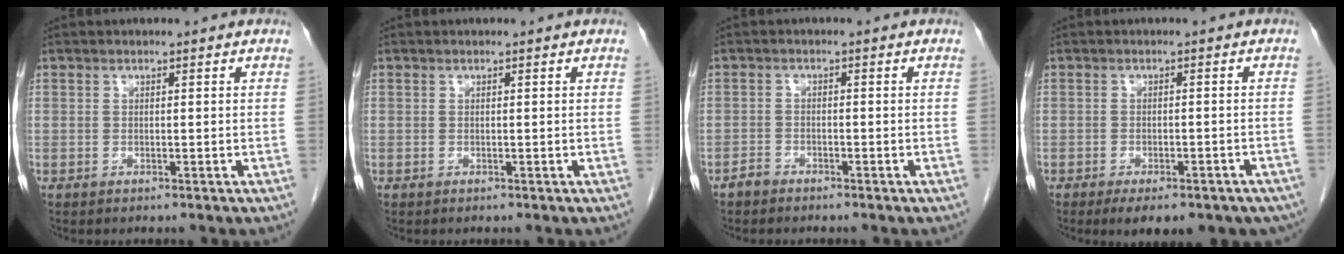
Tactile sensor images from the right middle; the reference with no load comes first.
{"total": 0.0}
{"total": 1.4, "force": [-1.3, 0.5, 0.1], "torque": [-0.004, 0.001, -0.024]}
{"total": 12.8, "force": [-9.4, 5.1, 7.2], "torque": [-0.083, -0.005, -0.108]}